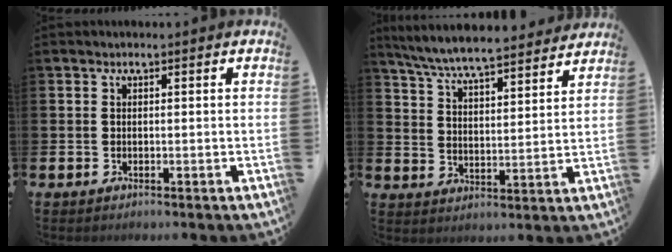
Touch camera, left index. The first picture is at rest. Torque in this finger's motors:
{"motor_torque": [0.99, -1.15, 0.59, 0.21]}